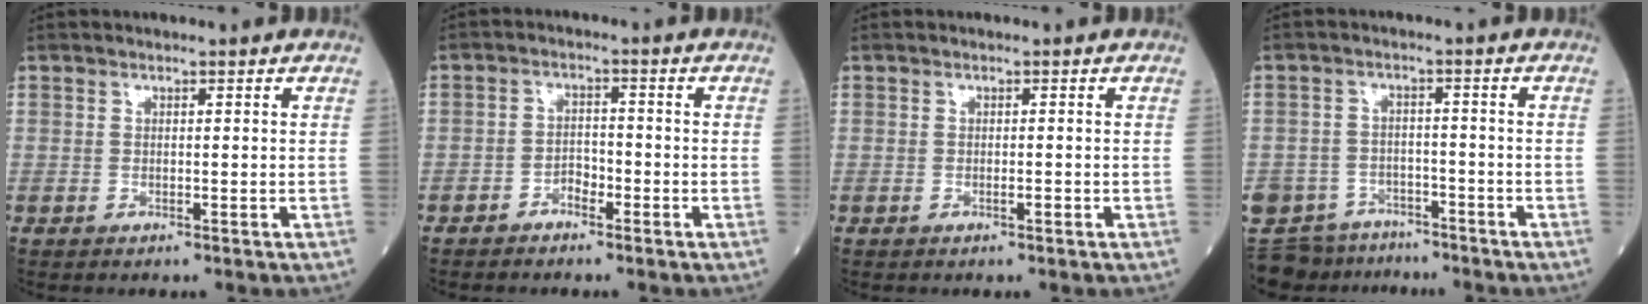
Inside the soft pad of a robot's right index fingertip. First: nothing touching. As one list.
[{"total": 2.1, "force": [-1.3, 1.3, 1.1], "torque": [-0.013, 0.007, -0.027]}, {"total": 0.6, "force": [-0.3, 0.1, 0.5], "torque": [-0.011, 0.000, -0.004]}, {"total": 9.5, "force": [-8.0, 4.9, 0.9], "torque": [-0.022, 0.017, -0.114]}]